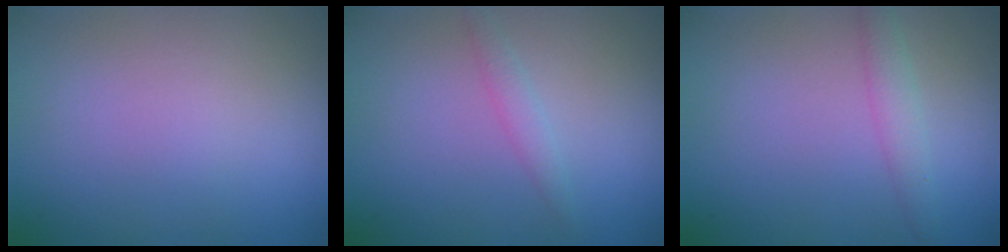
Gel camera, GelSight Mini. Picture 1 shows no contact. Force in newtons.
{"total": 1.2, "press": 1.2, "slide": 0.1}
{"total": 1.8, "press": 1.7, "slide": 0.2}